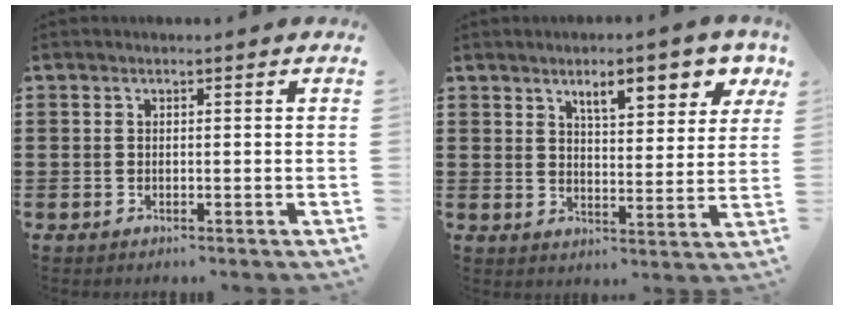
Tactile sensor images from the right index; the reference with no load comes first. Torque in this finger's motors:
{"motor_torque": [1.26, 0.88, 0.23, 0.09]}